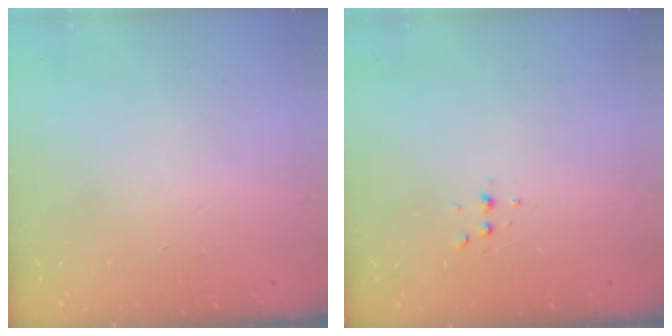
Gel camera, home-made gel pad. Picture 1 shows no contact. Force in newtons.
{"total": 3.1, "press": 3.0, "slide": 0.9}